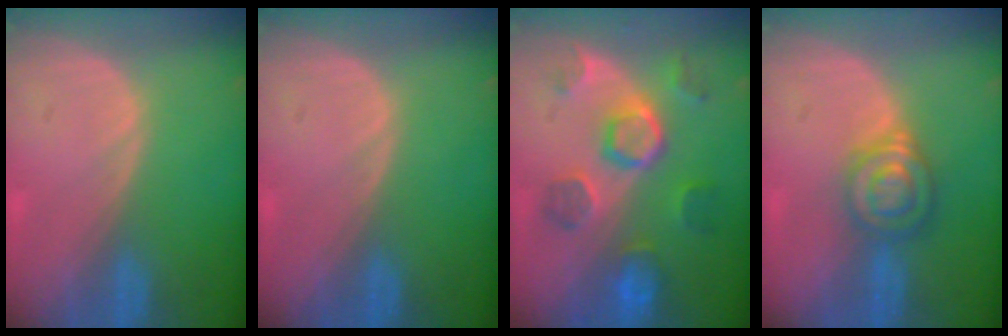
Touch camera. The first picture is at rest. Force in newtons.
{"total": 0.0}
{"total": 8.3, "press": 8.2, "slide": 1.2}
{"total": 6.5, "press": 5.7, "slide": 3.2}